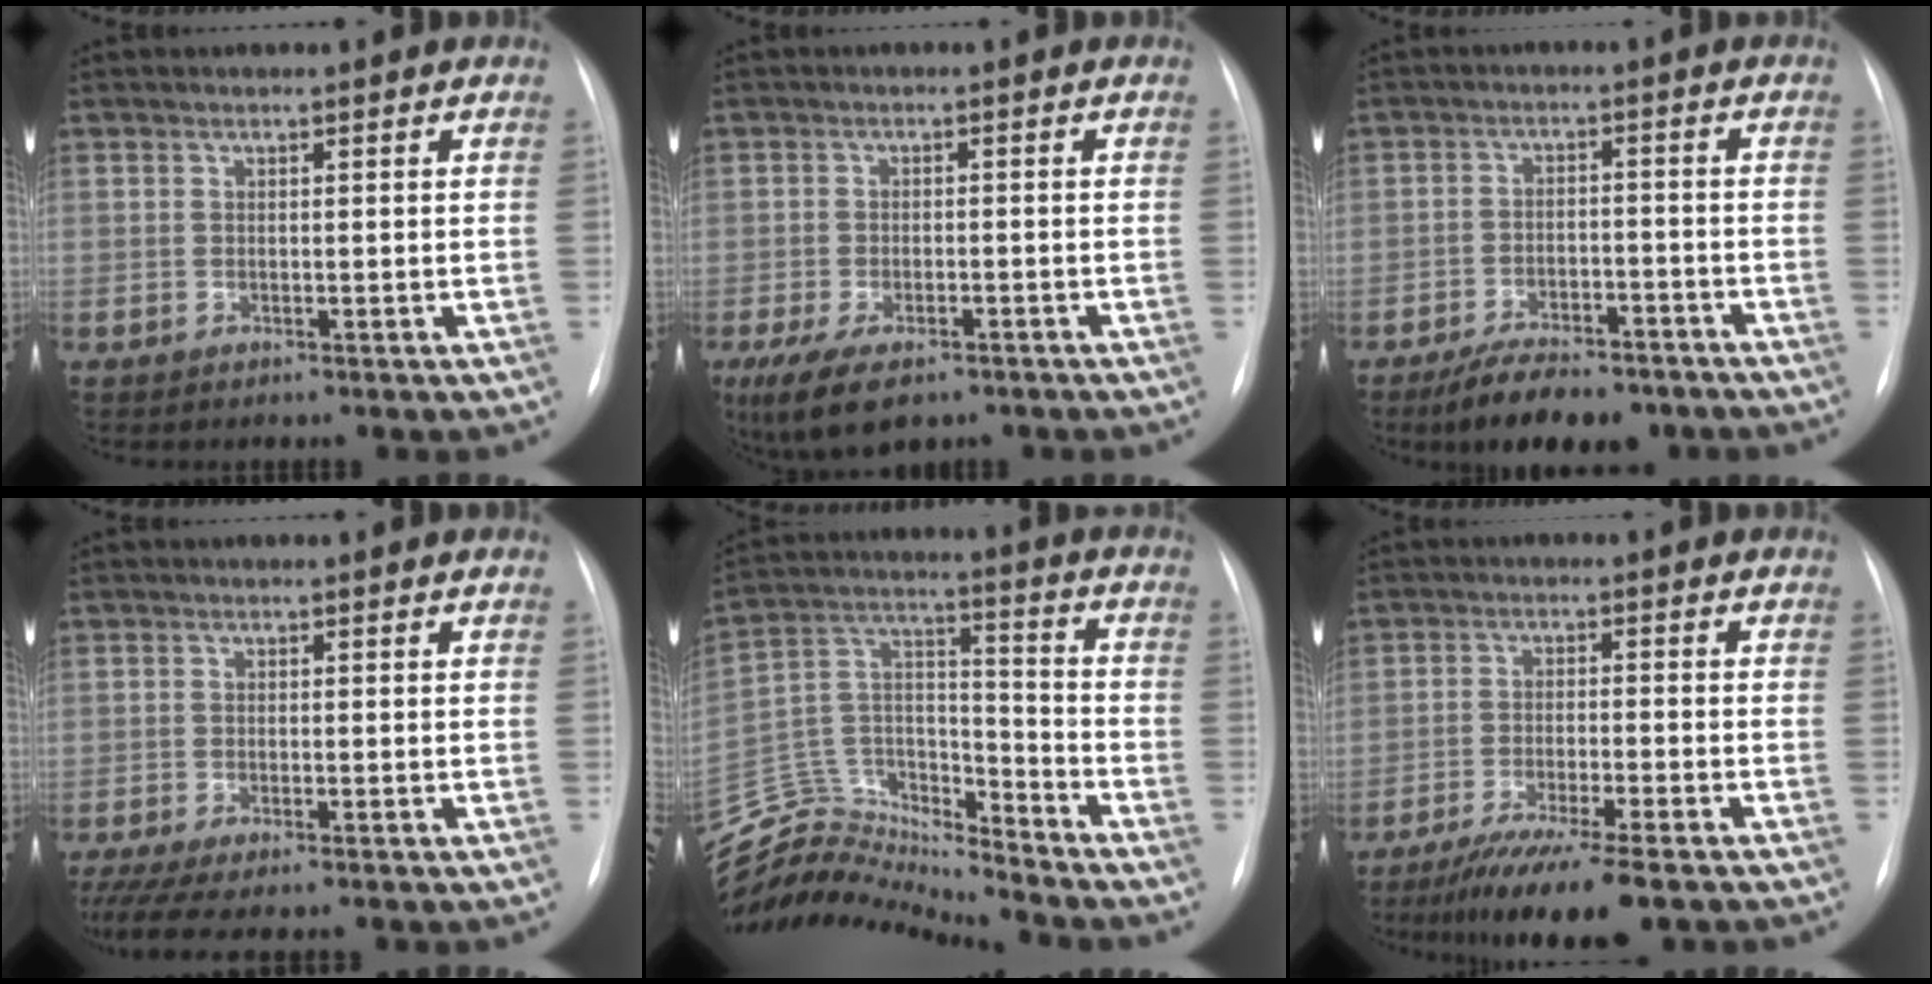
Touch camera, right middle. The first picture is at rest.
{"total": 8.5, "force": [-5.7, 3.6, 5.2], "torque": [-0.101, -0.015, -0.086]}
{"total": 9.9, "force": [-7.6, 3.8, 5.0], "torque": [-0.079, -0.007, -0.118]}
{"total": 8.3, "force": [-6.9, 1.0, 4.5], "torque": [-0.072, -0.014, -0.104]}
{"total": 16.3, "force": [-16.3, 1.0, 0.5], "torque": [-0.006, 0.069, -0.290]}
{"total": 11.6, "force": [-8.5, 2.9, 7.4], "torque": [-0.116, -0.020, -0.128]}